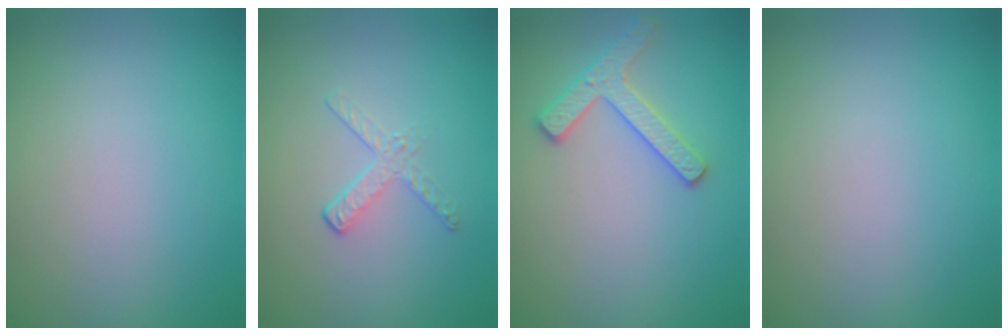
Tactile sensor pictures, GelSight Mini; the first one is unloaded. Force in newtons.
{"total": 1.7, "press": 0.7, "slide": 1.5}
{"total": 2.5, "press": 2.5, "slide": 0.4}
{"total": 0.0}